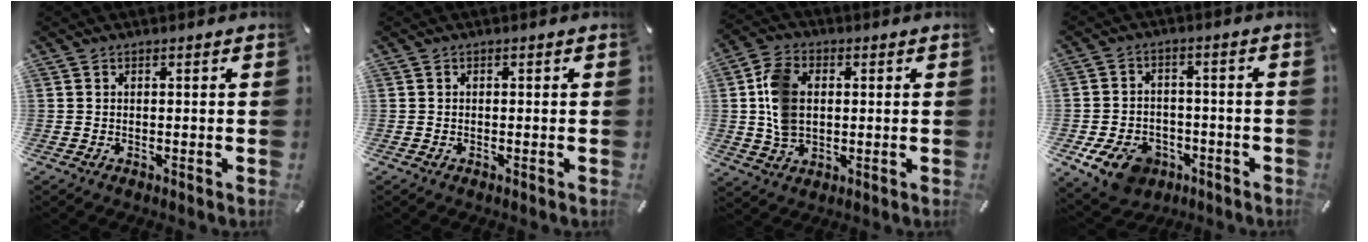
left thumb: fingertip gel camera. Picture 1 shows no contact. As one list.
[{"total": 0.0}, {"total": 10.1, "force": [0.9, 7.3, 6.9], "torque": [-0.151, 0.007, 0.018]}, {"total": 9.9, "force": [-5.2, 6.9, 4.8], "torque": [-0.106, 0.034, -0.092]}]